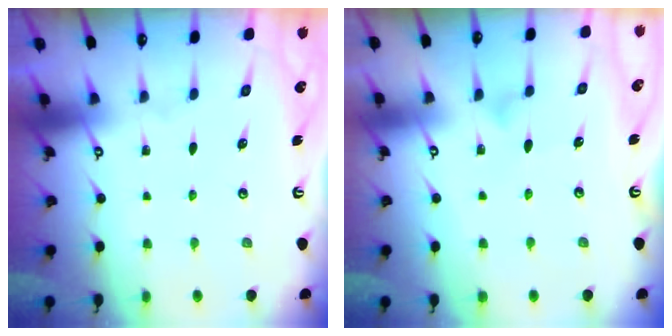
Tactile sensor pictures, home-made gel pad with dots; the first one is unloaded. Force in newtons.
{"total": 3.4, "press": 3.4, "slide": 0.2}